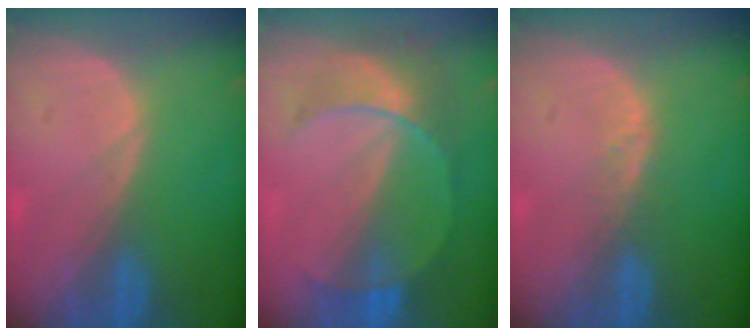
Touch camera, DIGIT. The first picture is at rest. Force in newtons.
{"total": 7.3, "press": 6.9, "slide": 2.6}
{"total": 1.7, "press": 1.7, "slide": 0.1}